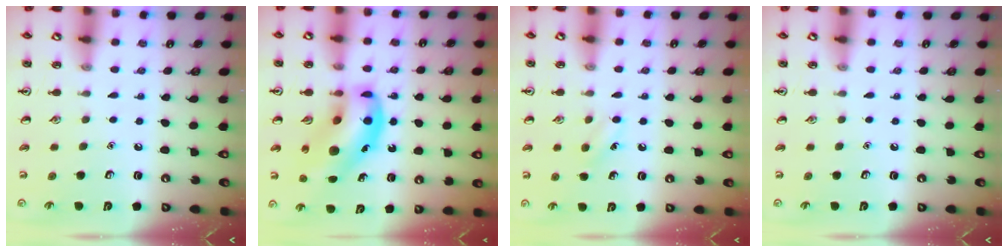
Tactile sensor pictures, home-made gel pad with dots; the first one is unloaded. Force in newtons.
{"total": 16.2, "press": 15.6, "slide": 4.3}
{"total": 6.4, "press": 6.1, "slide": 1.8}
{"total": 0.0}